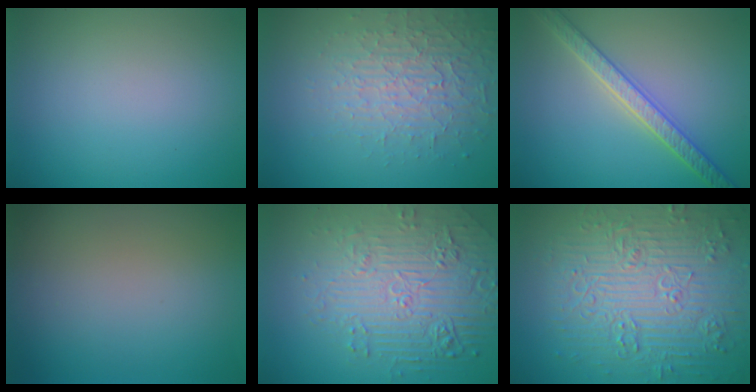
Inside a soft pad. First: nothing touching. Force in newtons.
{"total": 3.7, "press": 3.4, "slide": 1.3}
{"total": 3.8, "press": 3.7, "slide": 0.9}
{"total": 0.0}
{"total": 7.6, "press": 5.6, "slide": 5.2}
{"total": 9.2, "press": 6.8, "slide": 6.2}